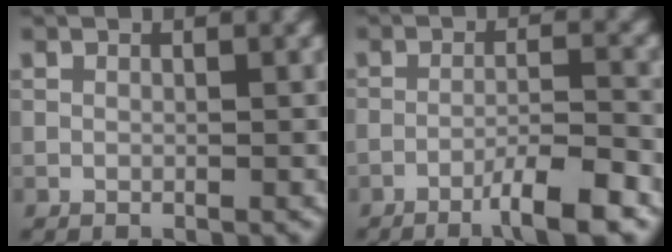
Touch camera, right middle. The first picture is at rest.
{"total": 5.1, "force": [-3.3, 0.5, 3.8], "torque": [-0.058, 0.007, -0.059]}